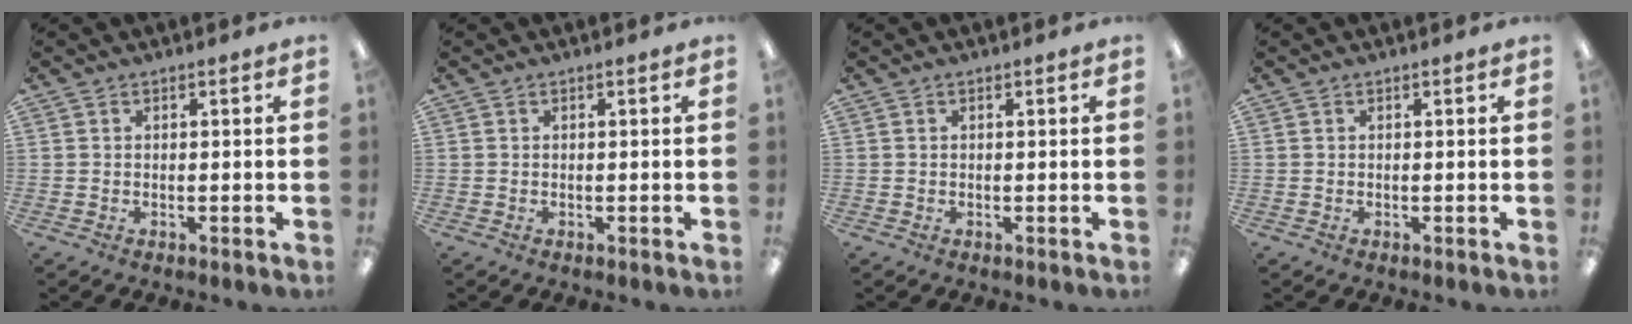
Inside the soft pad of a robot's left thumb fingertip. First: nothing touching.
{"total": 0.0}
{"total": 0.0}
{"total": 0.0}